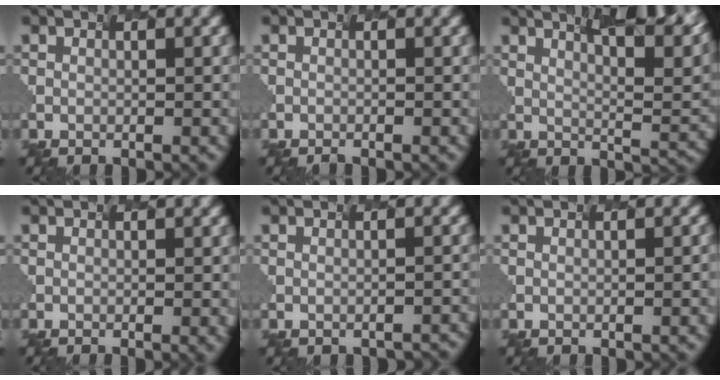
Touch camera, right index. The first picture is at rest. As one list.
[{"total": 0.6, "force": [-0.5, 0.2, 0.2], "torque": [0.007, -0.002, -0.004]}, {"total": 11.2, "force": [8.2, 2.7, 7.2], "torque": [-0.070, 0.027, 0.102]}, {"total": 1.4, "force": [-0.1, 0.6, 1.2], "torque": [0.001, 0.004, -0.004]}, {"total": 1.1, "force": [-0.7, 0.6, 0.6], "torque": [0.002, 0.001, 0.000]}, {"total": 1.7, "force": [0.1, 0.9, 1.4], "torque": [0.007, 0.014, -0.006]}]